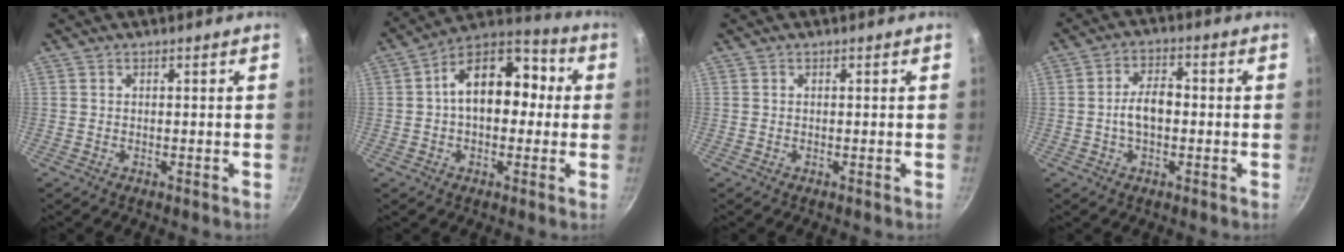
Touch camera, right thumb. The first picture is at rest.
{"total": 15.3, "force": [1.4, 9.4, 11.9], "torque": [-0.151, 0.044, 0.008]}
{"total": 0.0}
{"total": 6.1, "force": [-0.6, 3.5, 4.9], "torque": [-0.087, 0.019, -0.015]}